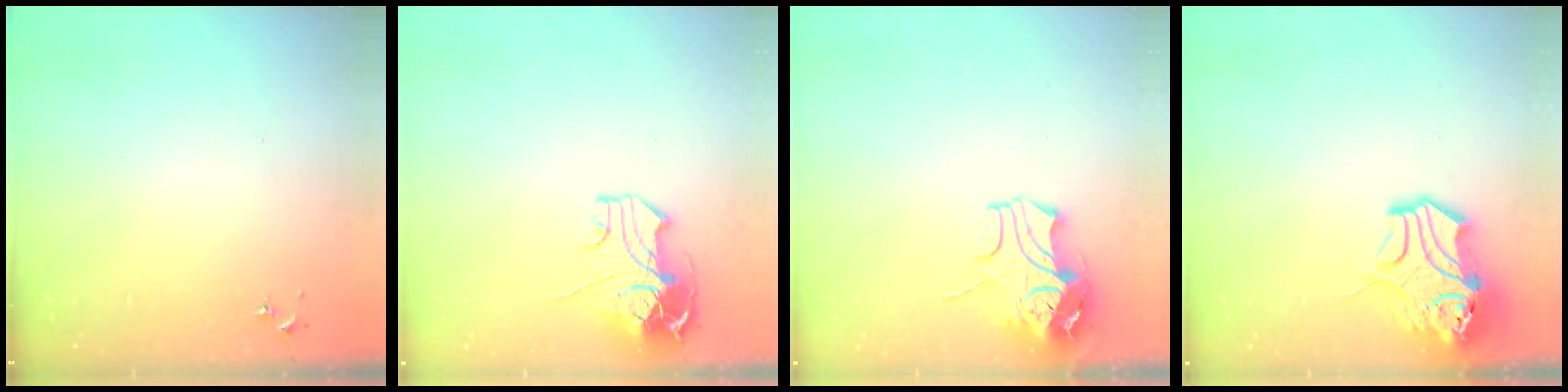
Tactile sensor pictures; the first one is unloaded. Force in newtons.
{"total": 12.2, "press": 12.0, "slide": 2.1}
{"total": 10.8, "press": 10.6, "slide": 1.6}
{"total": 14.2, "press": 14.1, "slide": 1.9}